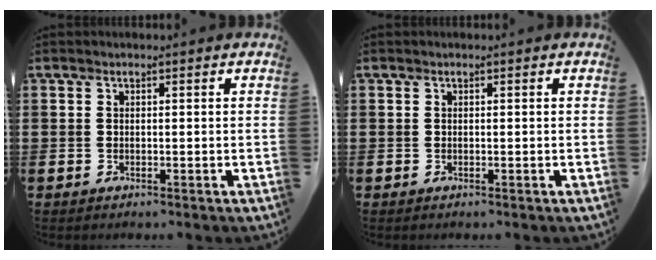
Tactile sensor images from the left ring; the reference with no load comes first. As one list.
[{"total": 0.0}]